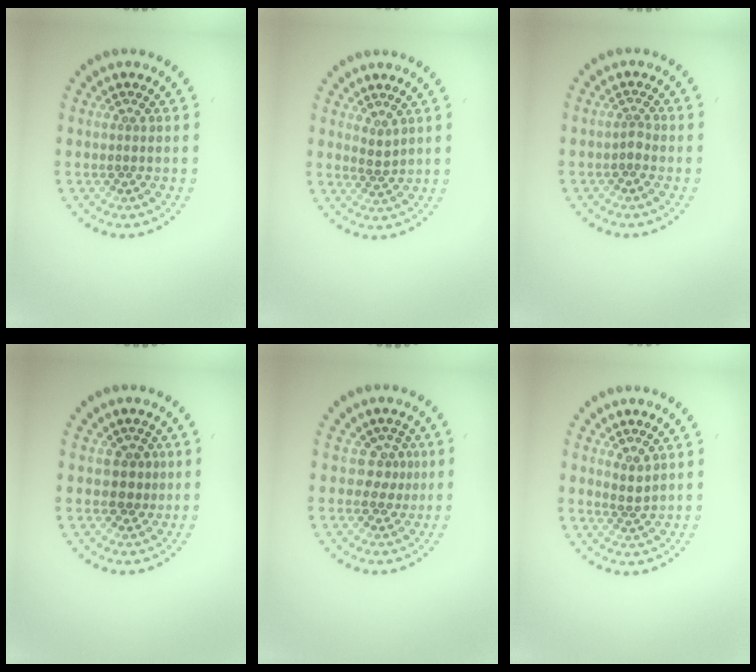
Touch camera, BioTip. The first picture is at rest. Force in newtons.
{"total": 1.1, "press": 0.8, "slide": 0.7}
{"total": 0.9, "press": 0.6, "slide": 0.6}
{"total": 1.9, "press": 1.5, "slide": 1.1}
{"total": 2.2, "press": 1.5, "slide": 1.6}
{"total": 1.6, "press": 1.3, "slide": 0.9}